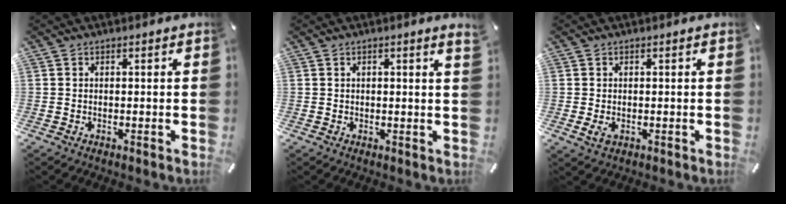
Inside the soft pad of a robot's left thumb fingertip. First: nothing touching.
{"total": 1.5, "force": [0.7, 0.0, 1.3], "torque": [-0.024, -0.001, 0.012]}
{"total": 1.6, "force": [-0.4, 1.3, 0.9], "torque": [-0.016, 0.002, -0.005]}